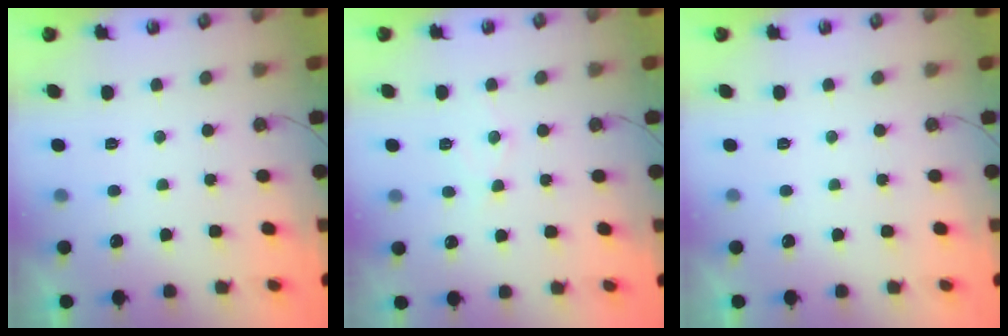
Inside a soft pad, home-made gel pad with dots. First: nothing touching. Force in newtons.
{"total": 6.7, "press": 6.7, "slide": 0.5}
{"total": 0.0}